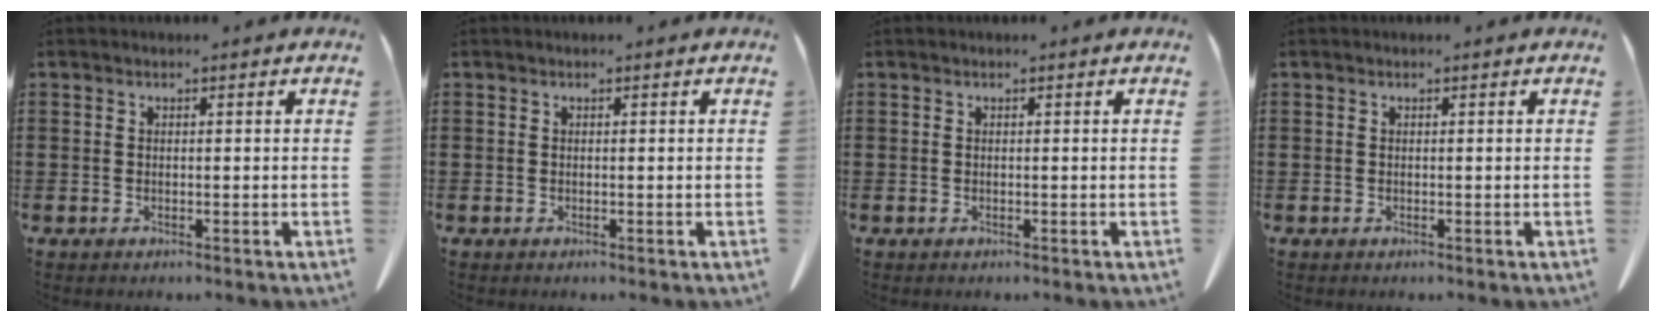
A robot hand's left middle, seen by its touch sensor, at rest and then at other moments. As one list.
[{"total": 0.0}, {"total": 0.0}, {"total": 0.0}]